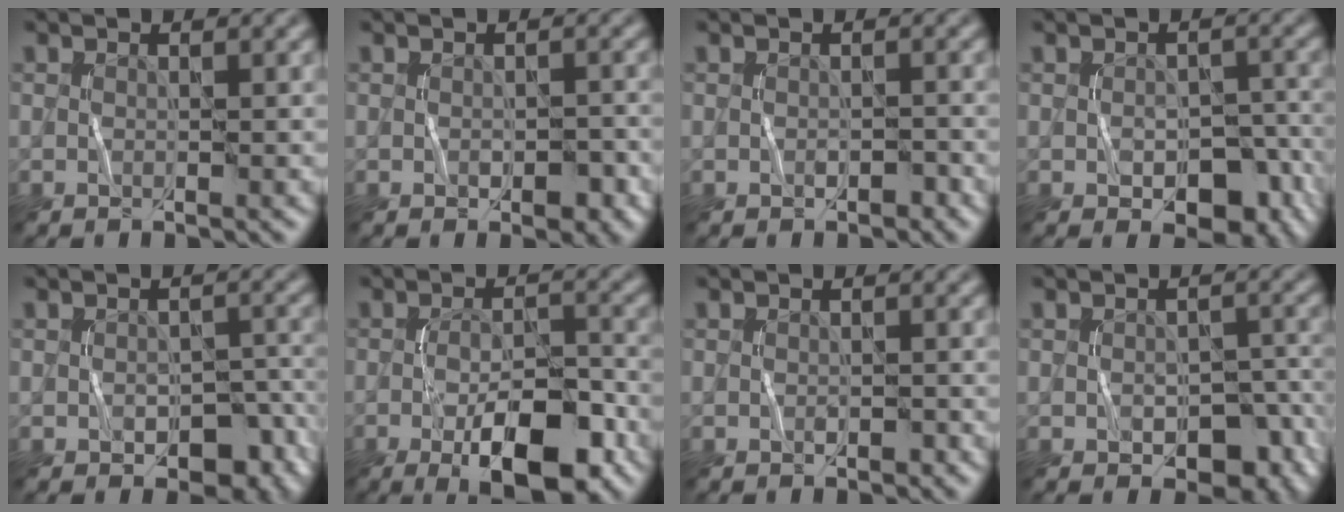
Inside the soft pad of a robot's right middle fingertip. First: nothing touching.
{"total": 2.1, "force": [-0.6, 1.2, 1.6], "torque": [-0.023, -0.003, -0.007]}
{"total": 0.9, "force": [-0.5, 0.6, 0.5], "torque": [-0.007, -0.001, -0.005]}
{"total": 5.1, "force": [-2.1, 3.3, 3.3], "torque": [-0.041, -0.007, -0.025]}
{"total": 5.3, "force": [-2.4, 3.4, 3.3], "torque": [-0.039, -0.002, -0.028]}
{"total": 8.6, "force": [-3.8, 3.2, 7.1], "torque": [-0.112, -0.002, -0.053]}
{"total": 0.6, "force": [-0.2, 0.4, 0.4], "torque": [-0.006, -0.002, -0.002]}
{"total": 5.6, "force": [-2.4, 3.6, 3.5], "torque": [-0.041, -0.007, -0.026]}